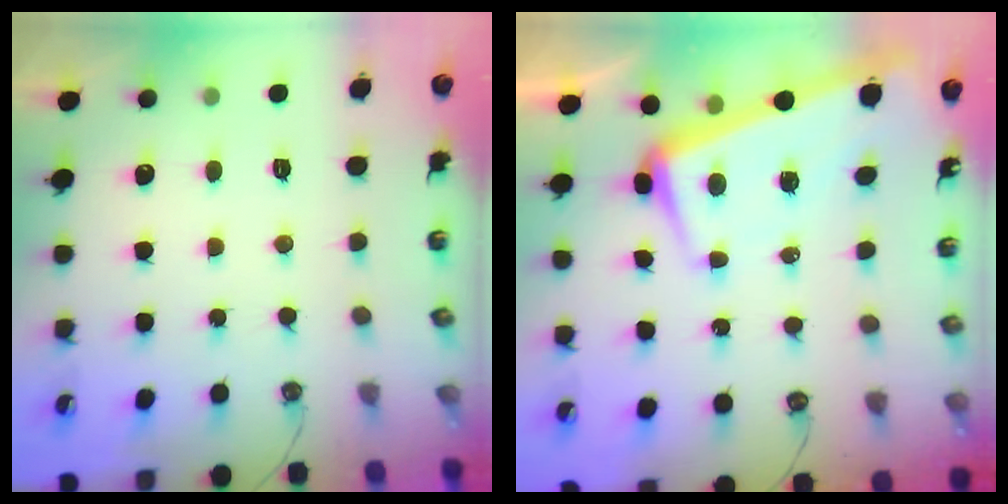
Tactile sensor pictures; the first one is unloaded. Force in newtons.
{"total": 2.1, "press": 0.6, "slide": 2.0}